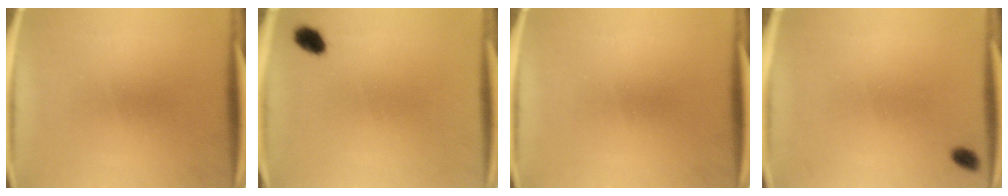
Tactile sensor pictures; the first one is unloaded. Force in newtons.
{"total": 3.0}
{"total": 0.0}
{"total": 4.1}